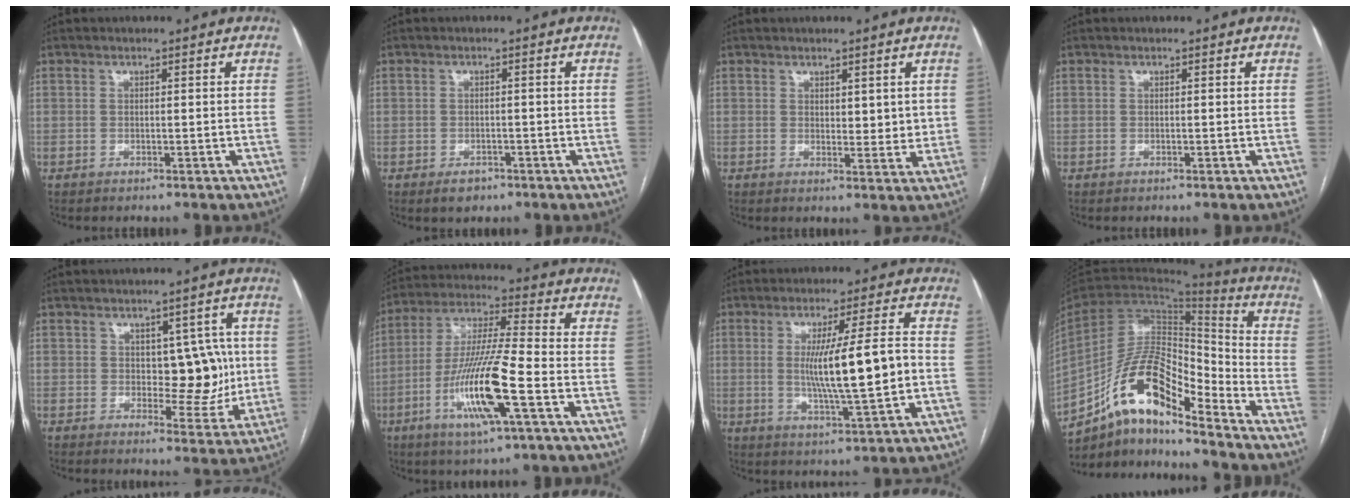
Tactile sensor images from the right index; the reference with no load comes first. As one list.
[{"total": 2.7, "force": [-1.7, 1.8, 1.1], "torque": [-0.013, 0.002, -0.019]}, {"total": 3.3, "force": [1.4, 1.7, 2.4], "torque": [-0.028, -0.010, 0.023]}, {"total": 0.0}, {"total": 7.8, "force": [0.5, 4.6, 6.4], "torque": [-0.067, 0.014, 0.020]}, {"total": 15.2, "force": [-5.4, 0.9, 14.2], "torque": [-0.284, -0.011, -0.100]}, {"total": 11.5, "force": [-0.5, 0.0, 11.5], "torque": [-0.194, -0.007, -0.006]}, {"total": 15.2, "force": [-10.7, 4.2, 10.1], "torque": [-0.186, 0.039, -0.189]}]